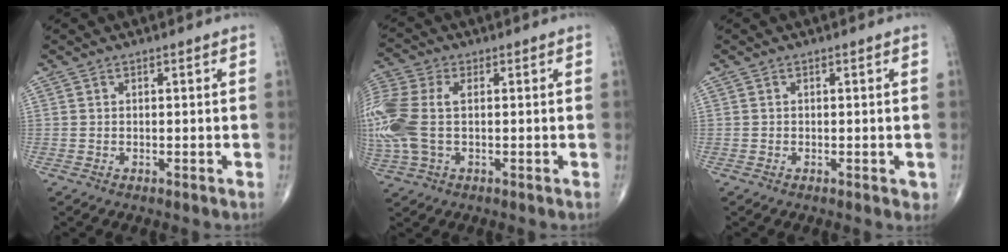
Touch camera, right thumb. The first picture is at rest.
{"total": 14.0, "force": [0.4, 8.3, 11.3], "torque": [-0.313, 0.013, 0.011]}
{"total": 1.2, "force": [-0.4, 0.7, 0.9], "torque": [-0.002, 0.000, -0.007]}